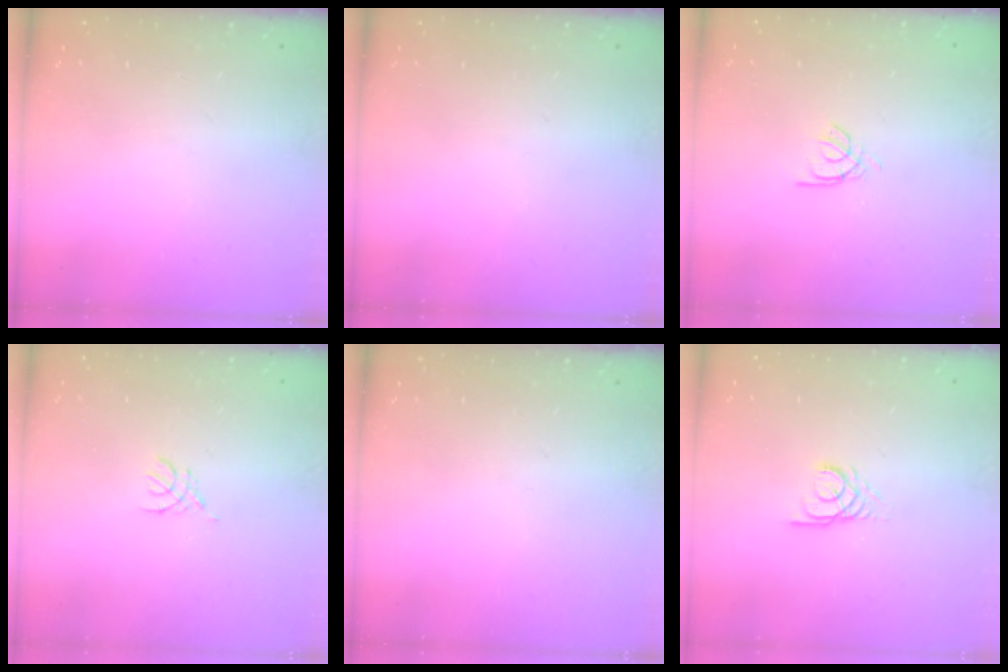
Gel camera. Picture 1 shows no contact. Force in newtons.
{"total": 0.0}
{"total": 2.2, "press": 2.2, "slide": 0.2}
{"total": 1.8, "press": 1.7, "slide": 0.4}
{"total": 0.0}
{"total": 2.9, "press": 2.9, "slide": 0.3}